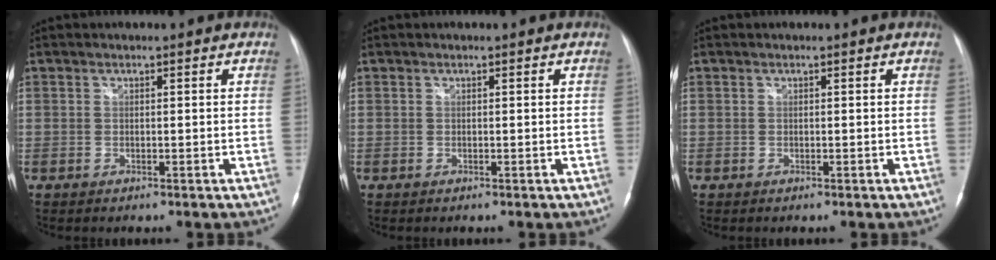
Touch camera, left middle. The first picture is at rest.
{"total": 0.0}
{"total": 0.0}